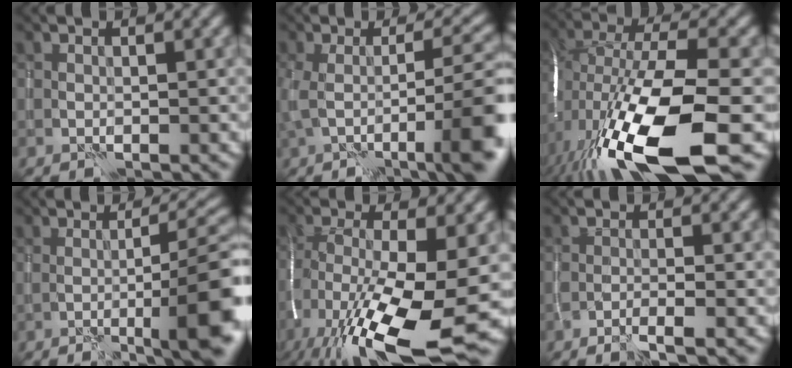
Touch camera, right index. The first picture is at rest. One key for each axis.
{"total": 9.1, "fx": -1.7, "fy": 2.6, "fz": 8.6, "tx": -0.127, "ty": -0.001, "tz": -0.027}
{"total": 17.9, "fx": -6.5, "fy": 6.8, "fz": 15.3, "tx": -0.298, "ty": -0.027, "tz": -0.107}
{"total": 9.2, "fx": -1.6, "fy": 2.0, "fz": 8.8, "tx": -0.104, "ty": 0.008, "tz": -0.022}
{"total": 16.0, "fx": -7.8, "fy": 4.1, "fz": 13.3, "tx": -0.262, "ty": -0.016, "tz": -0.127}
{"total": 2.1, "fx": -1.3, "fy": 0.4, "fz": 1.6, "tx": -0.019, "ty": -0.001, "tz": -0.029}